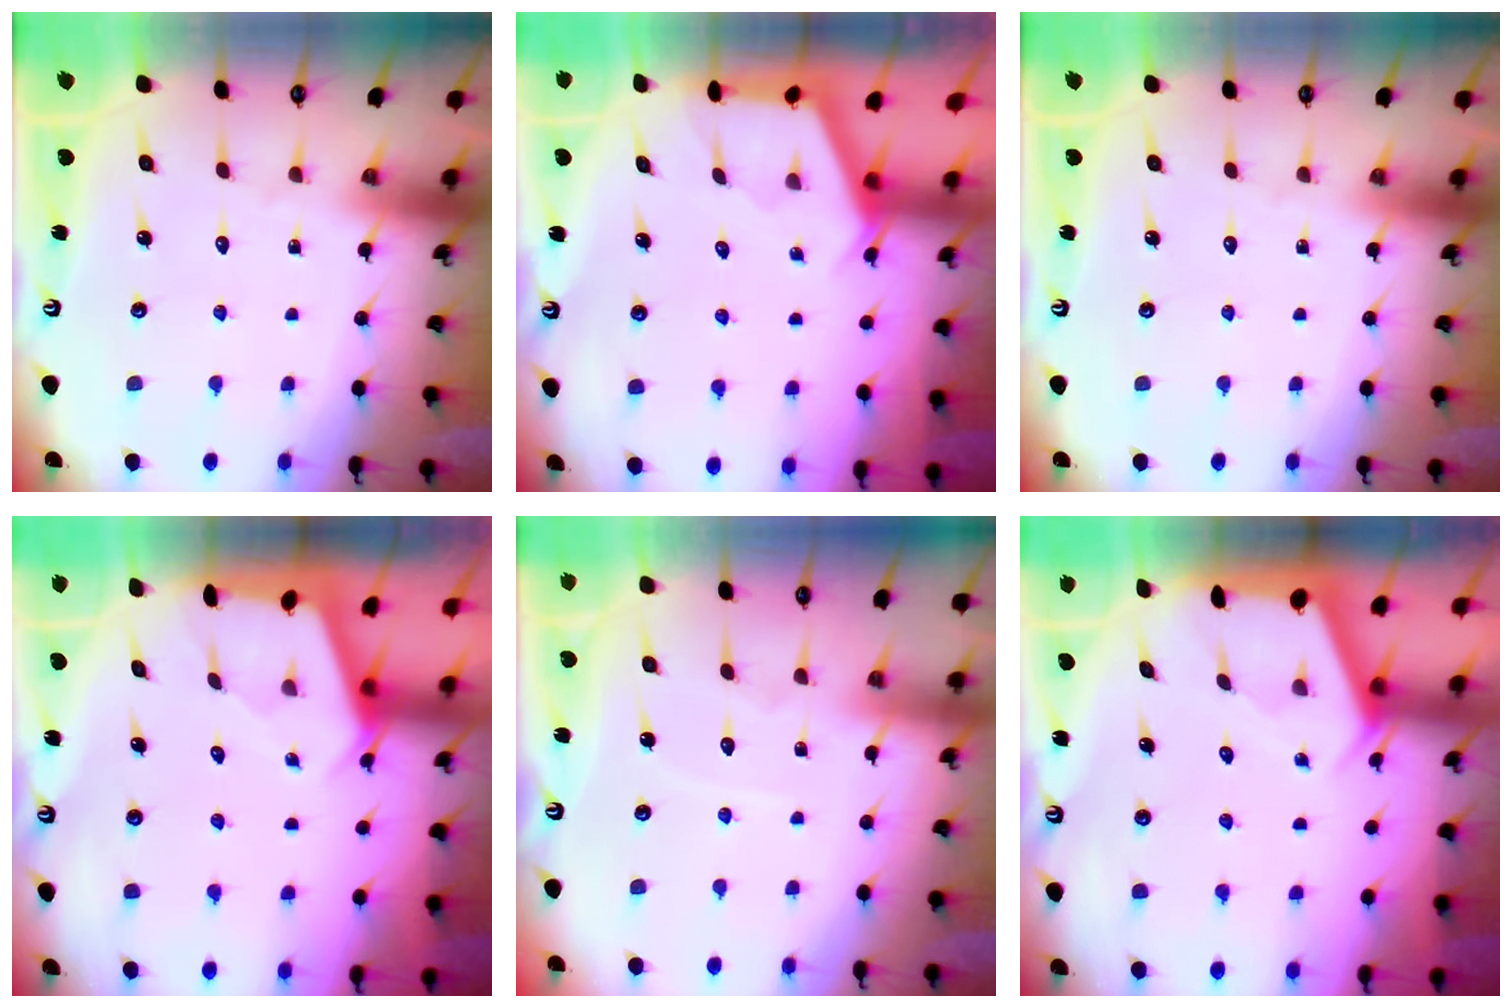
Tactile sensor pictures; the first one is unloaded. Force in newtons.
{"total": 2.9, "press": 2.9, "slide": 0.3}
{"total": 0.0}
{"total": 2.4, "press": 2.4, "slide": 0.3}
{"total": 4.0, "press": 3.9, "slide": 0.4}
{"total": 2.2, "press": 2.2, "slide": 0.3}